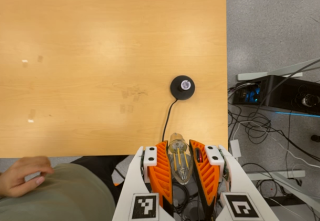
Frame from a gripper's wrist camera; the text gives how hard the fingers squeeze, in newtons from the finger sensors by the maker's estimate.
{"total": 22.4, "left": 24.9, "right": 20.0}